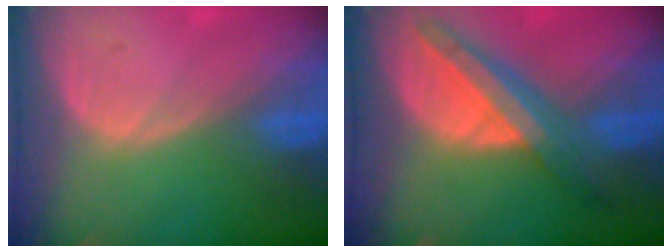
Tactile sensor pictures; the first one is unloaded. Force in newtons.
{"total": 8.6, "press": 7.6, "slide": 4.1}